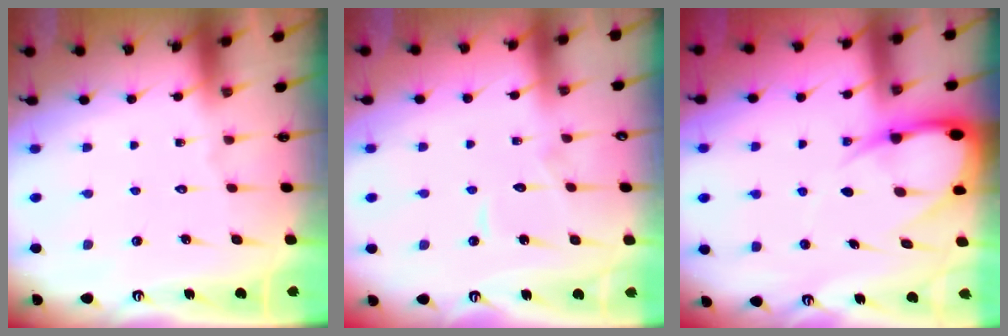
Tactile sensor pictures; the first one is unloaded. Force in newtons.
{"total": 4.0, "press": 4.0, "slide": 0.1}
{"total": 9.1, "press": 9.1, "slide": 0.9}